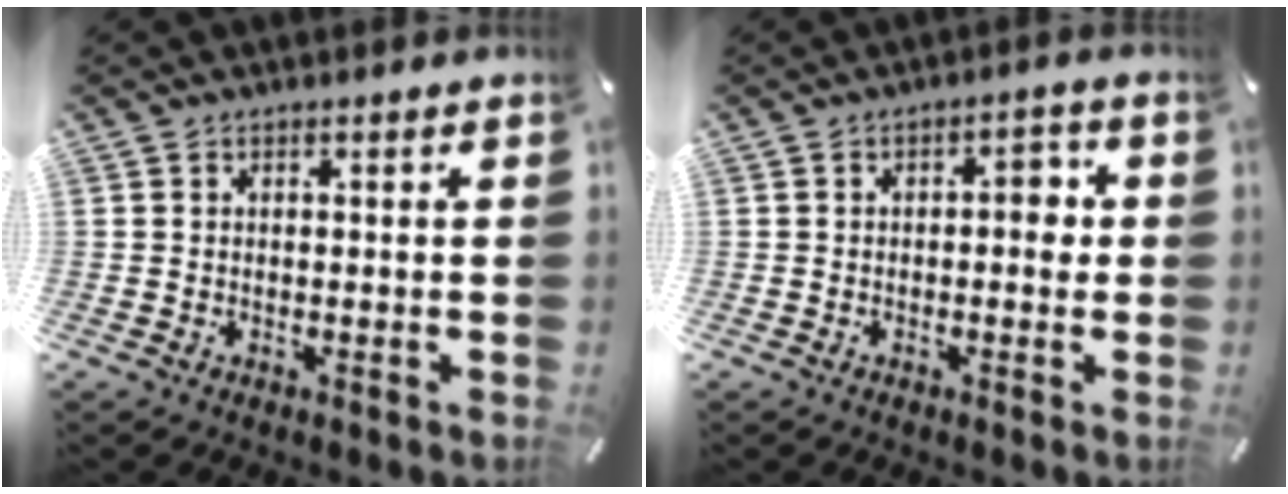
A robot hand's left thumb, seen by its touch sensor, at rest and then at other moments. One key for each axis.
{"total": 4.4, "fx": -0.3, "fy": 2.3, "fz": 3.8, "tx": -0.048, "ty": 0.005, "tz": -0.015}